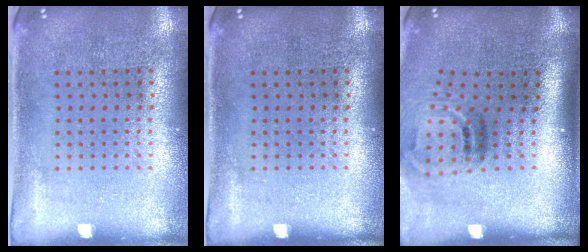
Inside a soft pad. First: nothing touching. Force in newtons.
{"total": 0.0}
{"total": 2.1, "press": 1.3, "slide": 1.7}